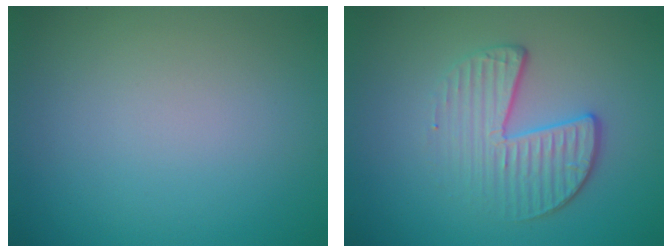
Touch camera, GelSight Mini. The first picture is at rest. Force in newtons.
{"total": 3.9, "press": 3.0, "slide": 2.6}